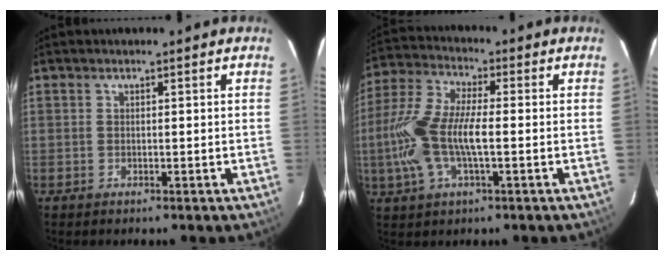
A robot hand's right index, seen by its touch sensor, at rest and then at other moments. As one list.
[{"total": 13.2, "force": [-1.8, 4.8, 12.2], "torque": [-0.269, 0.006, -0.040]}]